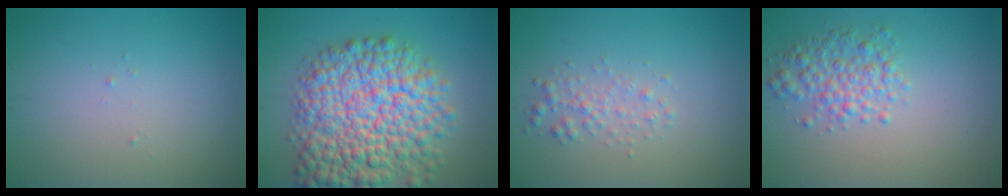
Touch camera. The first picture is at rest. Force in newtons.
{"total": 11.4, "press": 11.4, "slide": 0.4}
{"total": 1.7, "press": 1.7, "slide": 0.0}
{"total": 3.1, "press": 3.1, "slide": 0.0}